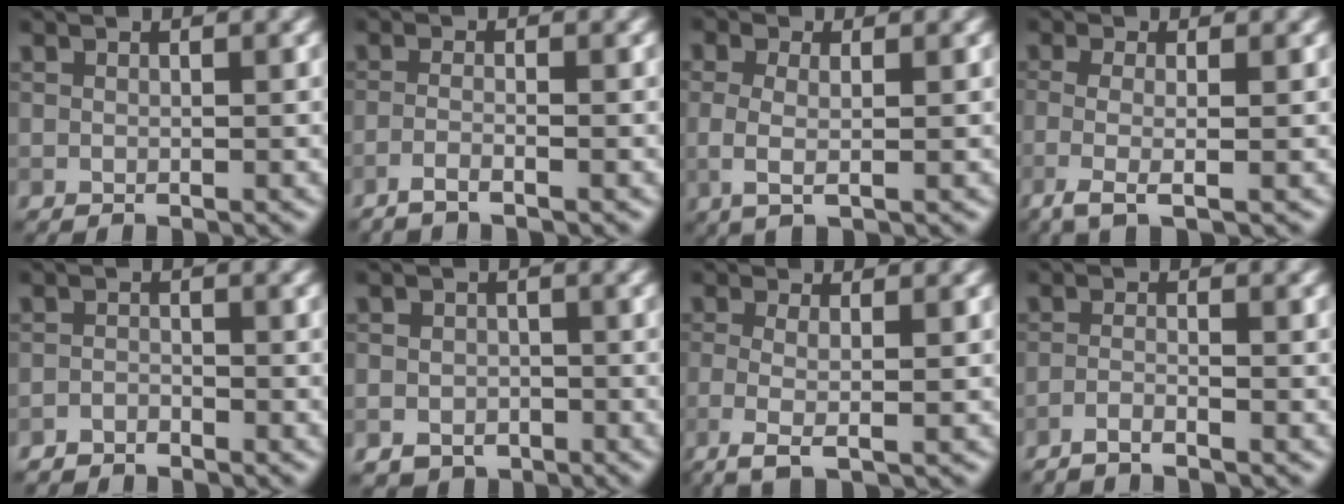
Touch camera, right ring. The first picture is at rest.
{"total": 1.8, "force": [-1.1, 0.5, 1.3], "torque": [-0.016, -0.001, -0.034]}
{"total": 2.2, "force": [0.0, 0.8, 2.1], "torque": [-0.043, -0.002, -0.004]}
{"total": 3.5, "force": [-1.0, 1.1, 3.2], "torque": [-0.057, -0.011, -0.027]}
{"total": 1.3, "force": [-1.2, 0.4, 0.2], "torque": [-0.002, 0.001, -0.026]}
{"total": 2.3, "force": [-1.0, 2.0, 0.6], "torque": [0.000, -0.003, -0.016]}
{"total": 3.3, "force": [-0.8, 1.1, 3.1], "torque": [-0.050, -0.008, -0.020]}
{"total": 1.7, "force": [-1.3, 0.3, 1.0], "torque": [-0.013, -0.001, -0.037]}